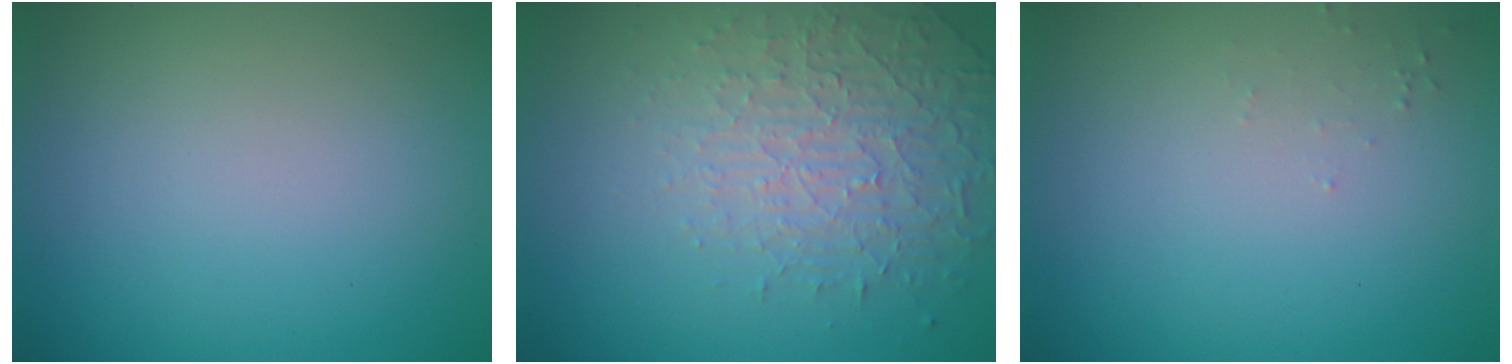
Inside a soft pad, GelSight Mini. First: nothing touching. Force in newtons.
{"total": 4.5, "press": 3.3, "slide": 3.1}
{"total": 0.6, "press": 0.6, "slide": 0.2}